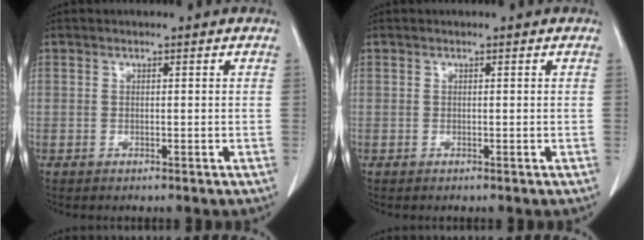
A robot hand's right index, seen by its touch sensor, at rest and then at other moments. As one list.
[{"total": 0.0}]